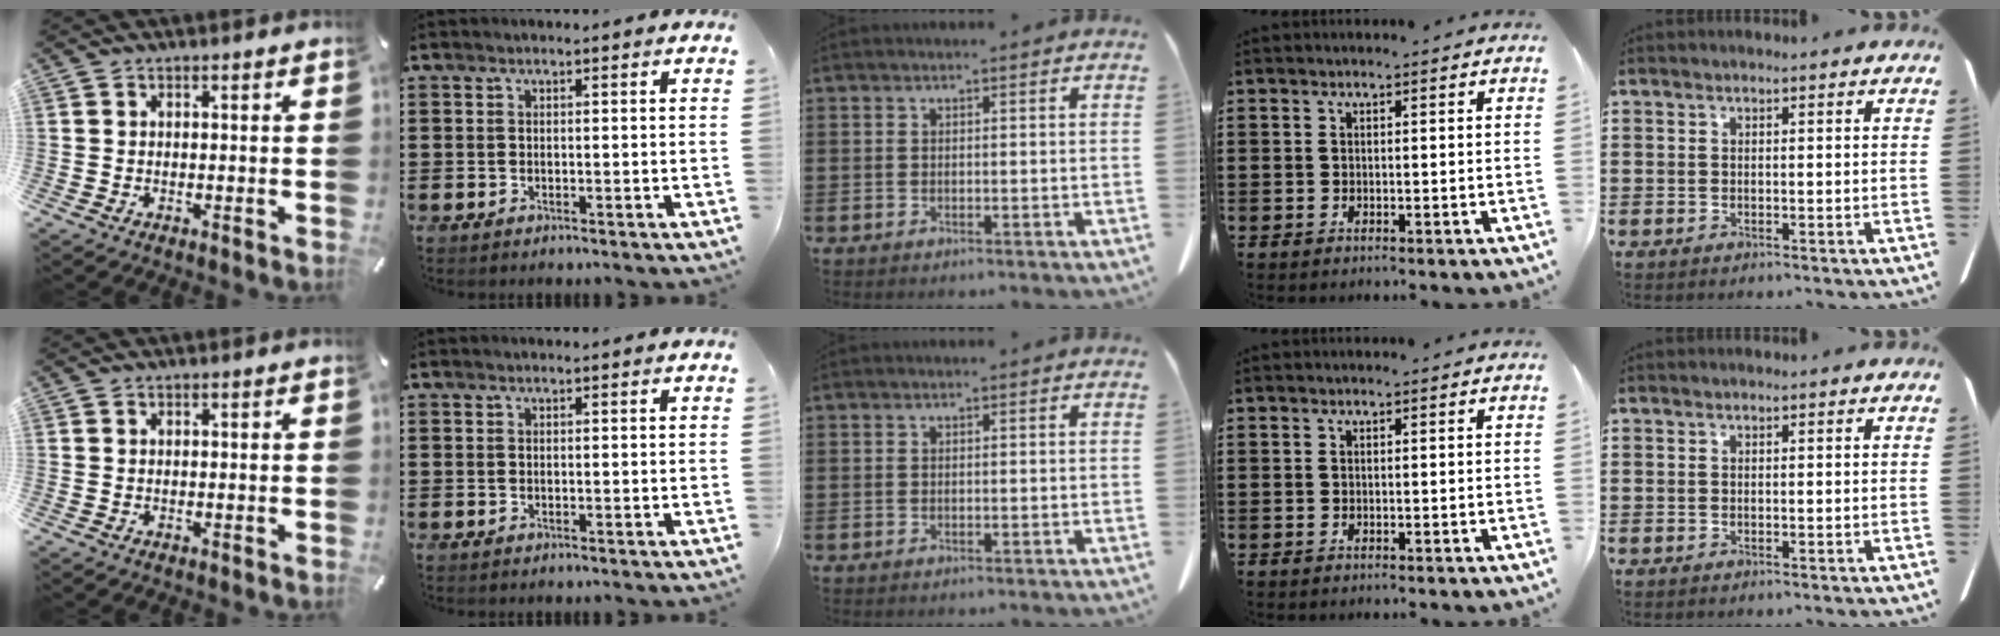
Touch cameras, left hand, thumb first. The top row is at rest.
{}